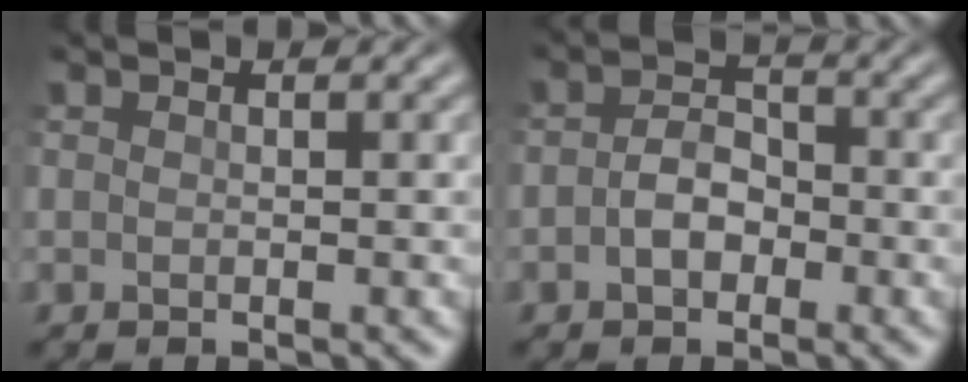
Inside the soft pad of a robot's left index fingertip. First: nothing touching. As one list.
[{"total": 2.7, "force": [-0.9, 1.8, 1.8], "torque": [-0.037, 0.003, -0.020]}]